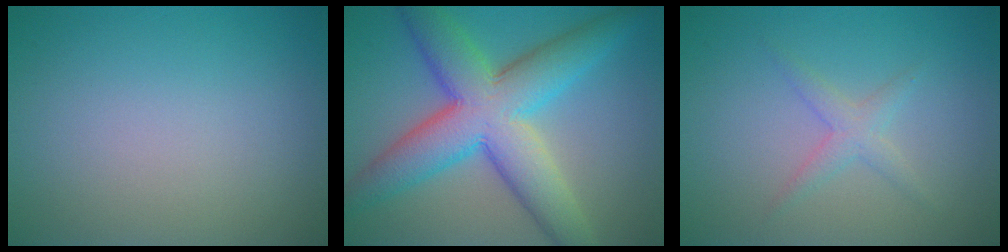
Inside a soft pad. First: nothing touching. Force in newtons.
{"total": 10.0, "press": 10.0, "slide": 0.3}
{"total": 1.7, "press": 1.7, "slide": 0.1}